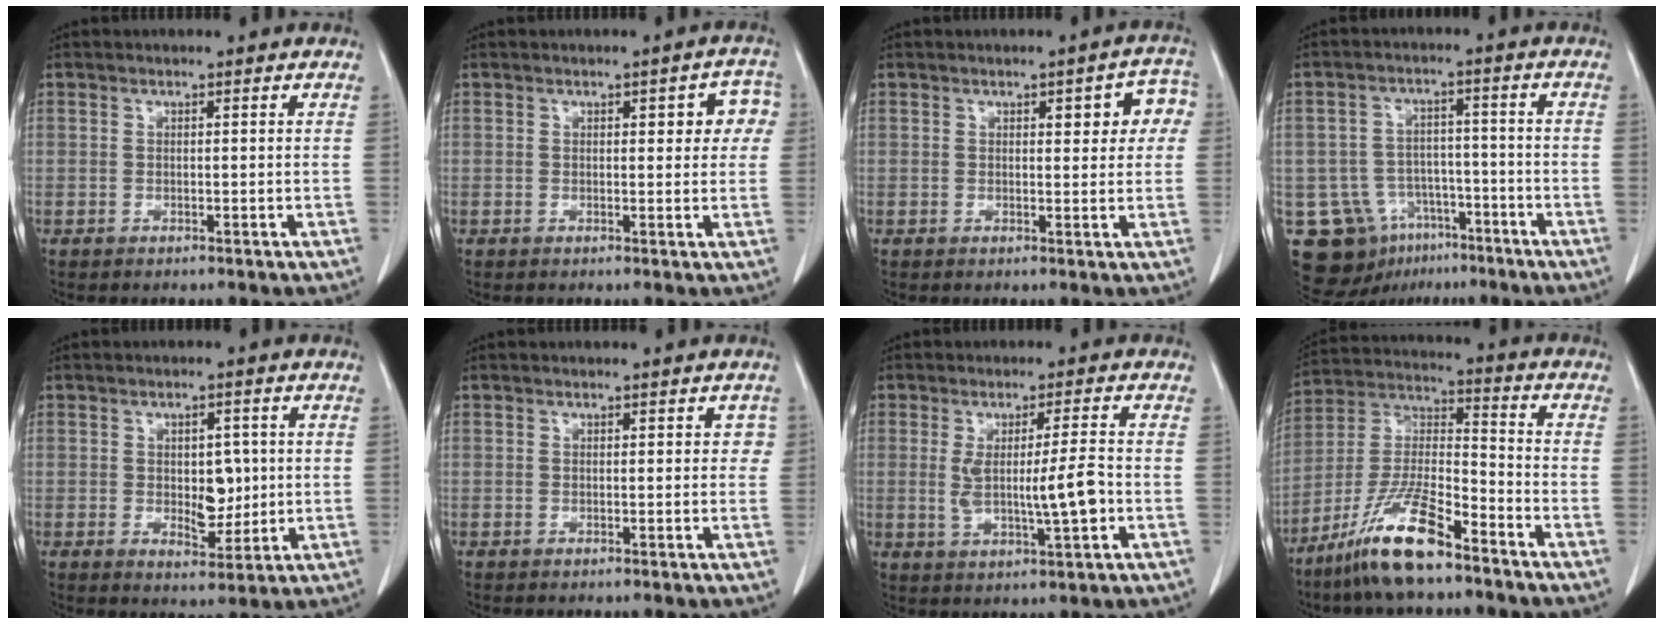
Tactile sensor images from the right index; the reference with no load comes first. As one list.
[{"total": 5.0, "force": [1.3, 2.1, 4.4], "torque": [-0.035, 0.016, 0.011]}, {"total": 5.8, "force": [1.7, 2.1, 5.1], "torque": [-0.048, 0.018, 0.015]}, {"total": 11.4, "force": [-6.3, 8.8, 3.8], "torque": [-0.068, 0.024, -0.090]}, {"total": 5.6, "force": [0.2, 3.1, 4.6], "torque": [-0.063, 0.000, 0.012]}, {"total": 1.6, "force": [0.4, 1.1, 1.0], "torque": [-0.002, 0.014, 0.002]}, {"total": 7.3, "force": [-0.5, 0.5, 7.3], "torque": [-0.125, -0.006, -0.004]}, {"total": 13.3, "force": [-9.3, 2.6, 9.1], "torque": [-0.194, -0.006, -0.177]}]